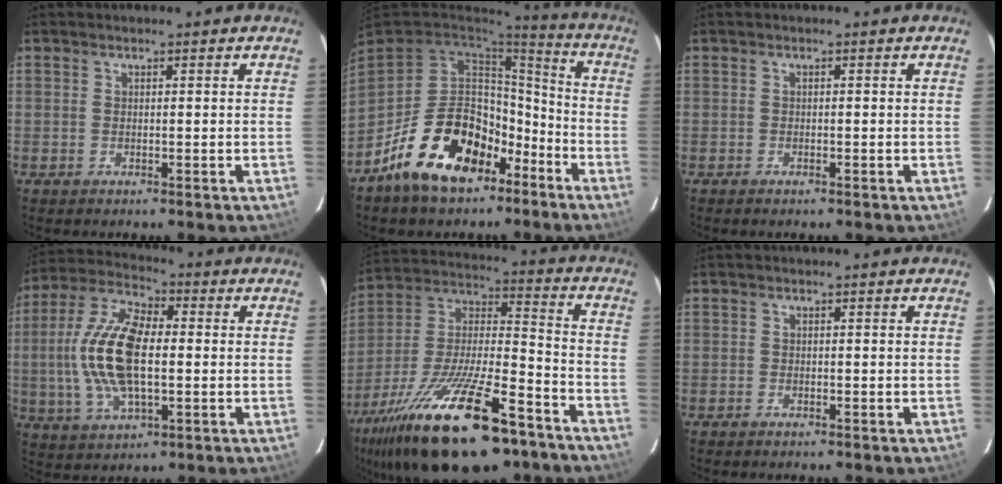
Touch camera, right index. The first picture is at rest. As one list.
[{"total": 20.0, "force": [-11.6, 11.4, 11.6], "torque": [-0.232, 0.029, -0.171]}, {"total": 0.7, "force": [-0.6, 0.2, 0.2], "torque": [-0.006, -0.001, -0.011]}, {"total": 16.2, "force": [-0.4, 7.2, 14.5], "torque": [-0.302, 0.010, -0.009]}, {"total": 29.1, "force": [-18.6, 9.4, 20.2], "torque": [-0.377, -0.033, -0.298]}, {"total": 0.5, "force": [-0.5, 0.2, 0.0], "torque": [-0.002, 0.000, -0.011]}]